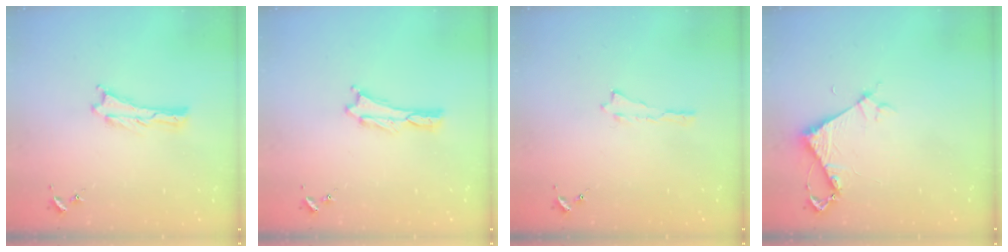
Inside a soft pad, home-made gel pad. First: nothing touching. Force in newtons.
{"total": 0.0}
{"total": 0.0}
{"total": 3.9, "press": 3.8, "slide": 0.3}